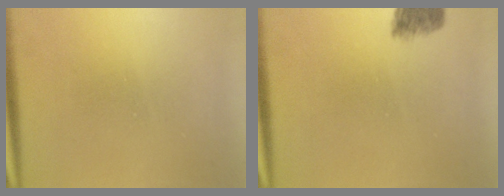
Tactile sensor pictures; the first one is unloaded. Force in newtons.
{"total": 4.3}